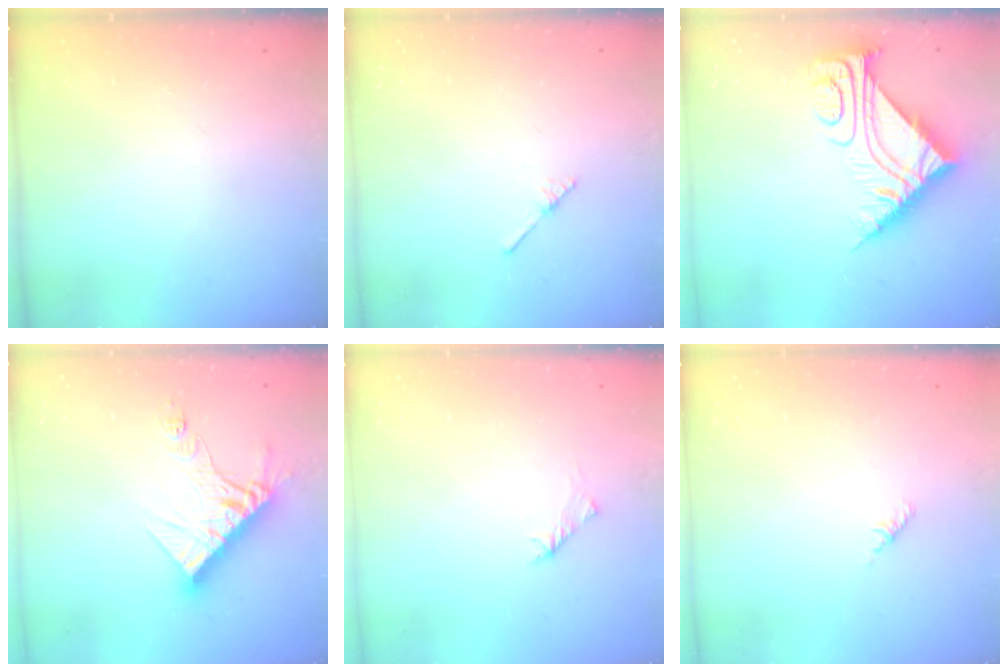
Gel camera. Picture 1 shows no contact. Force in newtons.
{"total": 2.0, "press": 2.0, "slide": 0.2}
{"total": 10.7, "press": 10.7, "slide": 1.0}
{"total": 14.0, "press": 13.9, "slide": 1.7}
{"total": 1.6, "press": 1.4, "slide": 0.6}
{"total": 1.8, "press": 1.7, "slide": 0.6}